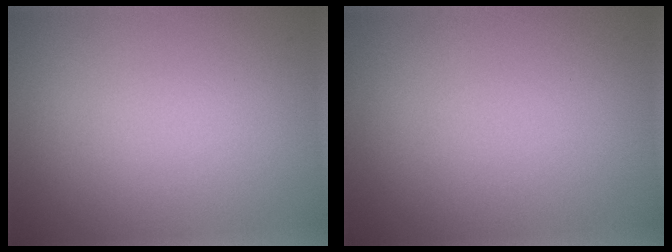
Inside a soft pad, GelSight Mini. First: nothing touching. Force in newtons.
{"total": 0.0}